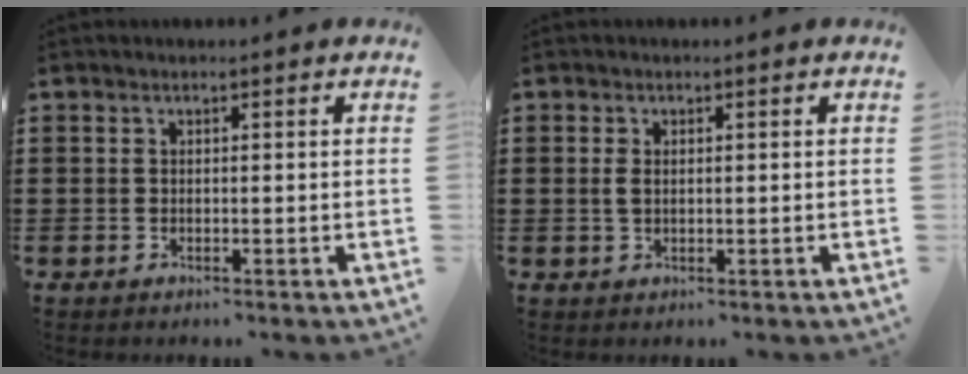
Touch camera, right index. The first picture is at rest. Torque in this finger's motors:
{"motor_torque": [0.12, 0.46, 0.10, 0.04]}